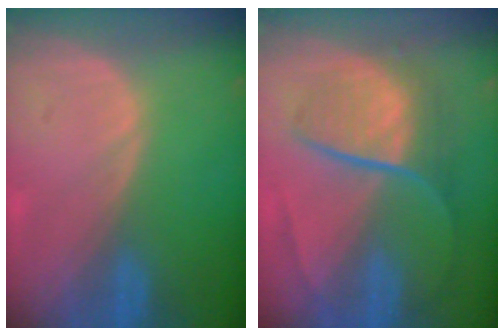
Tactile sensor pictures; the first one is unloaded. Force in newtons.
{"total": 9.3, "press": 7.7, "slide": 5.1}